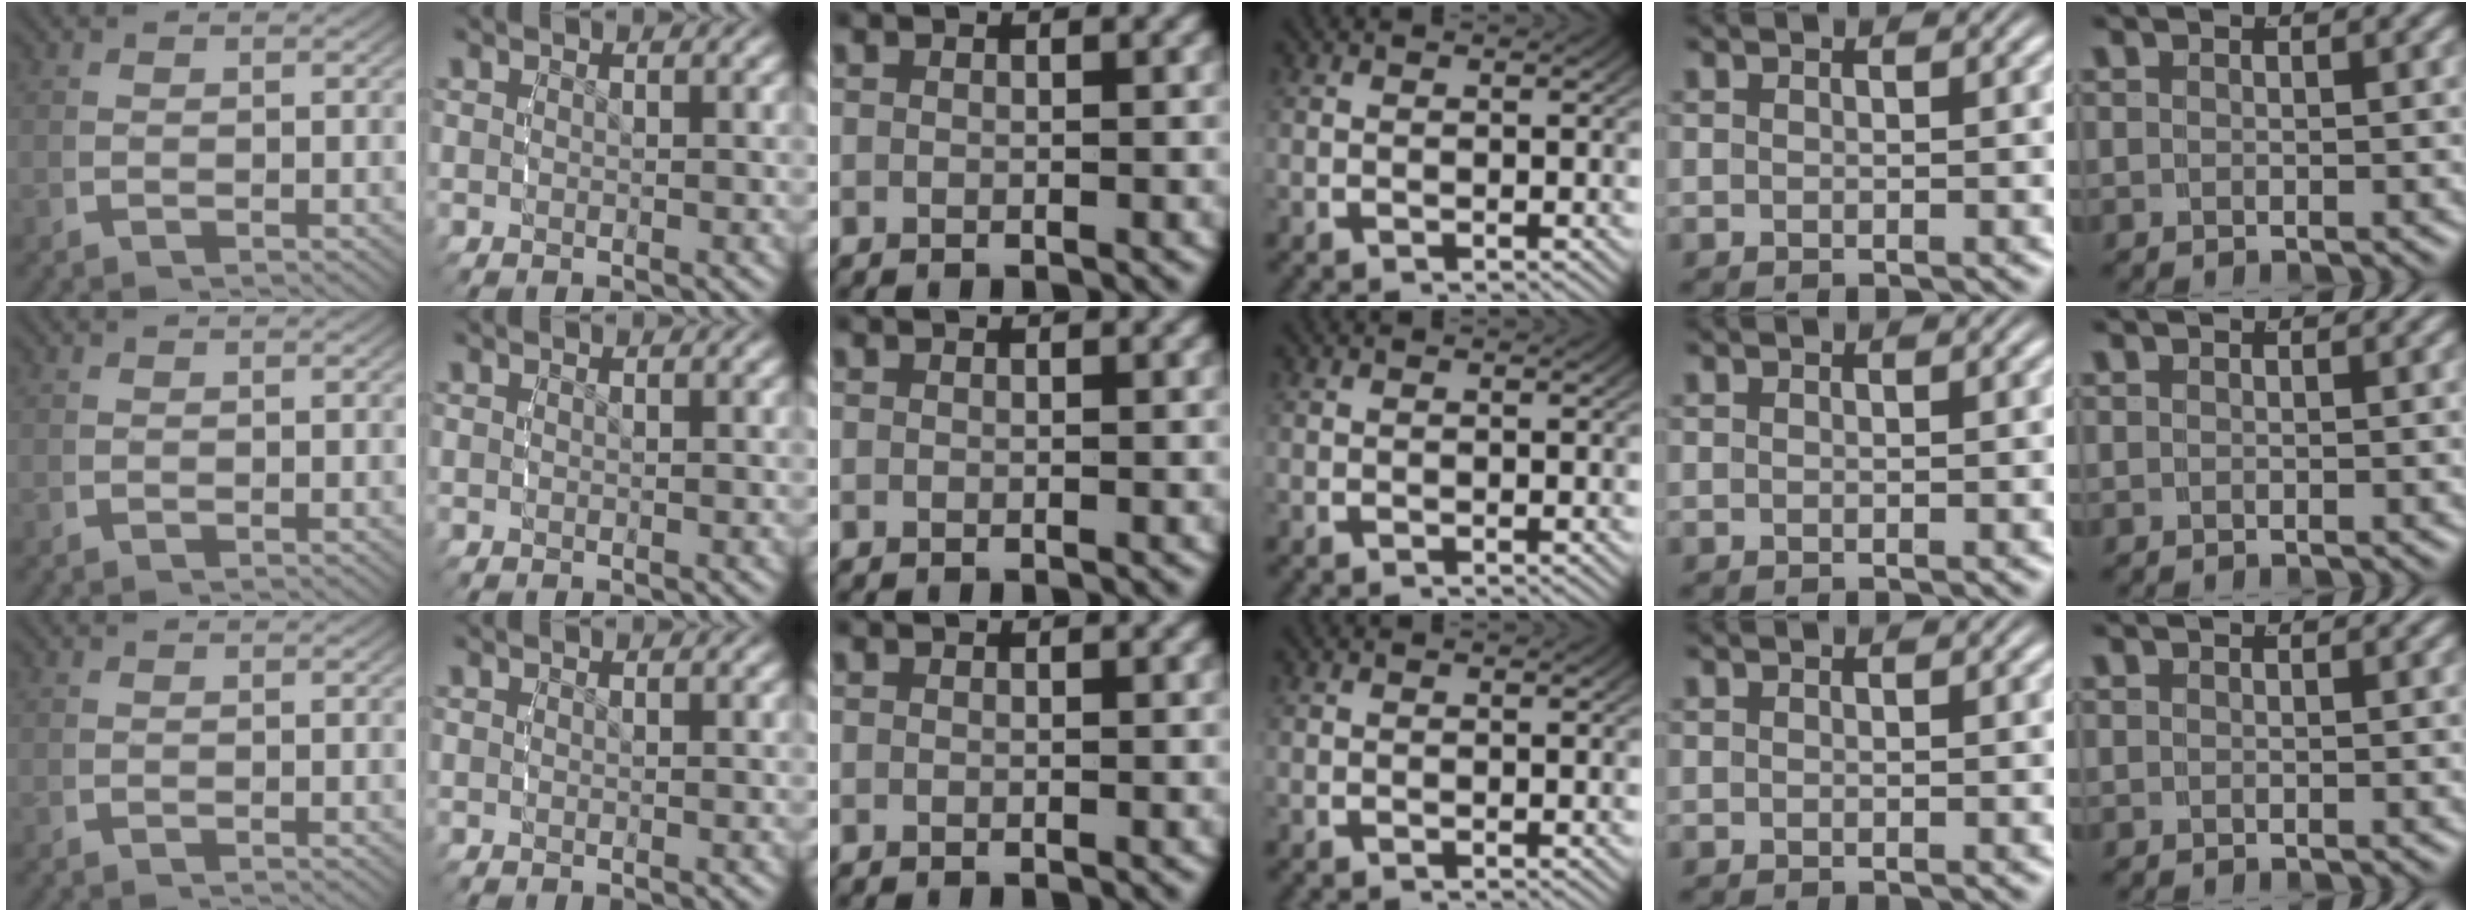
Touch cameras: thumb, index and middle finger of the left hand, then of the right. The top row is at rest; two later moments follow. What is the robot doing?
{"motion": "reach", "object": "bowl"}